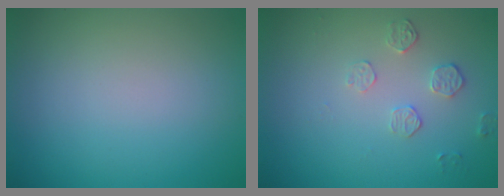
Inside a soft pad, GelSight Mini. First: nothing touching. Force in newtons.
{"total": 1.7, "press": 1.0, "slide": 1.4}